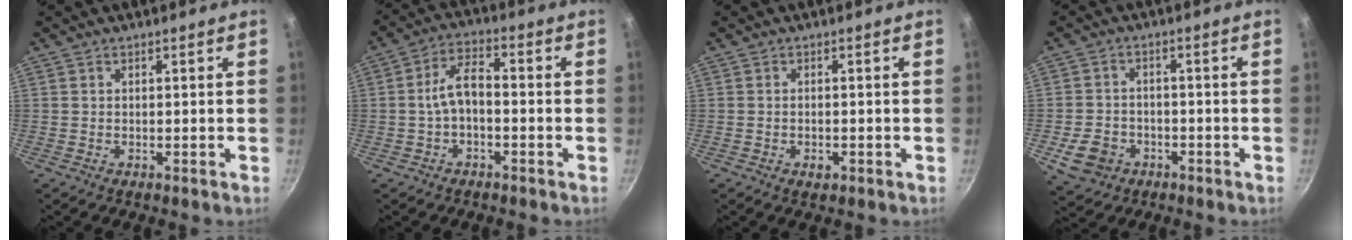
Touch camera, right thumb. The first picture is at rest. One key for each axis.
{"total": 6.6, "fx": -1.4, "fy": 3.5, "fz": 5.4, "tx": -0.096, "ty": 0.036, "tz": -0.031}
{"total": 1.9, "fx": -0.7, "fy": 1.0, "fz": 1.4, "tx": -0.024, "ty": 0.001, "tz": -0.013}
{"total": 7.2, "fx": -2.9, "fy": 5.7, "fz": 3.4, "tx": -0.058, "ty": 0.024, "tz": -0.046}